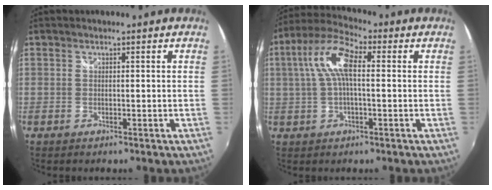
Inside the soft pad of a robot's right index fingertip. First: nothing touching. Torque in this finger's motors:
{"motor_torque": [1.40, 0.23, 0.73, 0.17]}